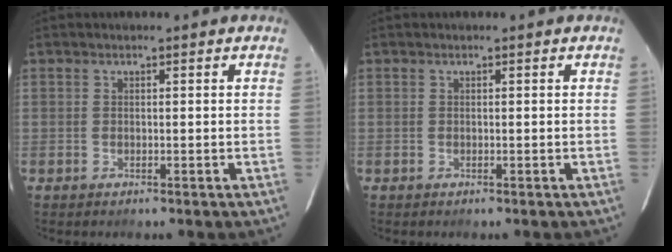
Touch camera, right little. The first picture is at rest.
{"total": 0.0}